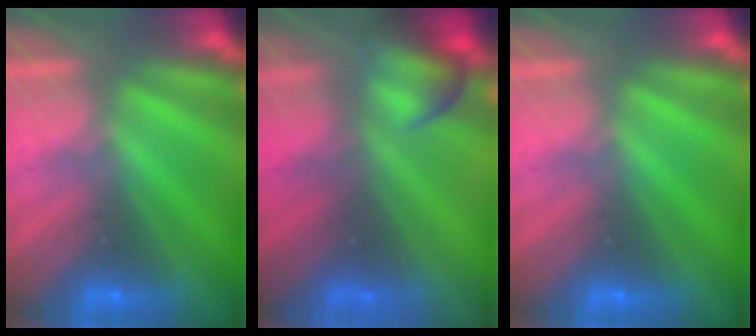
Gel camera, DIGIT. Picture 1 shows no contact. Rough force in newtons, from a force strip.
{"total": 7.4}
{"total": 0.0}